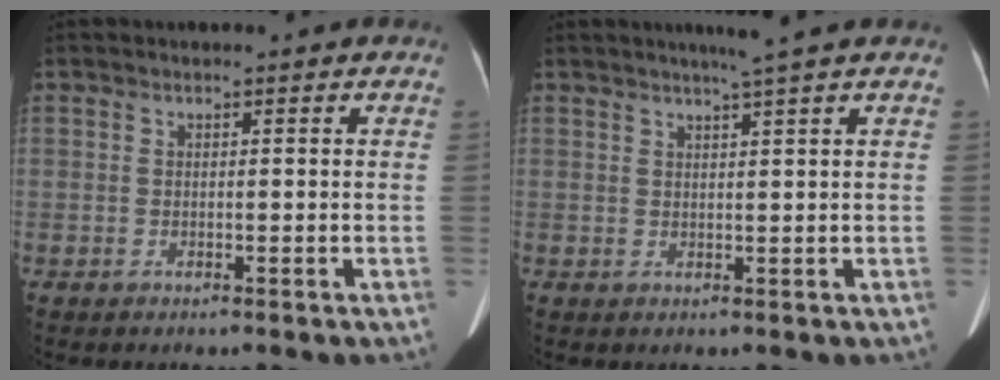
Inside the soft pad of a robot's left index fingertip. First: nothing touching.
{"total": 3.2, "force": [2.5, -1.0, 1.8], "torque": [-0.026, -0.001, 0.040]}